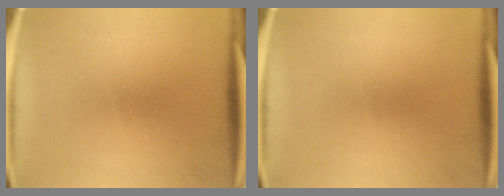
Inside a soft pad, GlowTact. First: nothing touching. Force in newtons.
{"total": 0.0}